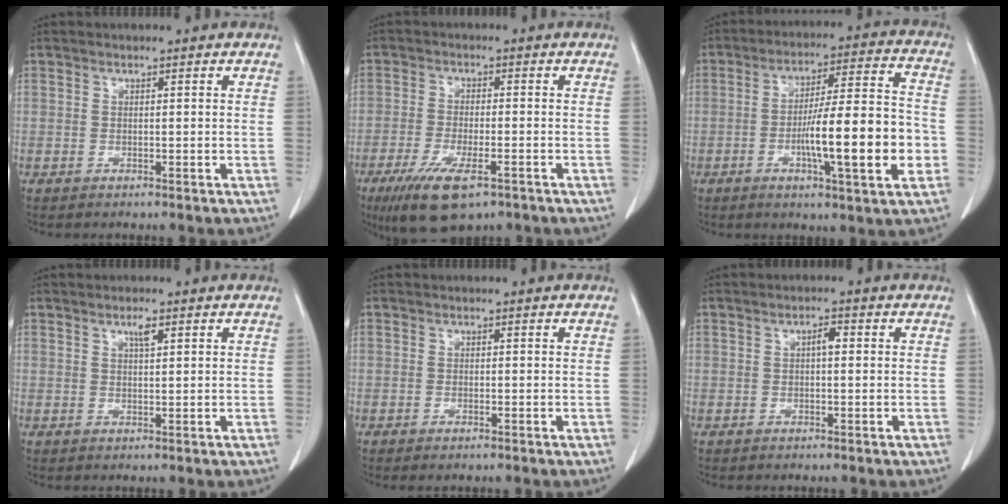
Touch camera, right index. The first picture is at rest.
{"total": 9.7, "force": [-5.9, 2.8, 7.1], "torque": [-0.129, -0.020, -0.096]}
{"total": 15.3, "force": [-3.8, 1.2, 14.8], "torque": [-0.237, 0.006, -0.057]}
{"total": 1.8, "force": [1.0, 0.3, 1.5], "torque": [-0.028, -0.001, 0.017]}
{"total": 0.8, "force": [-0.6, 0.2, 0.6], "torque": [-0.012, -0.002, -0.007]}
{"total": 1.6, "force": [0.2, 0.5, 1.5], "torque": [-0.024, 0.005, 0.003]}